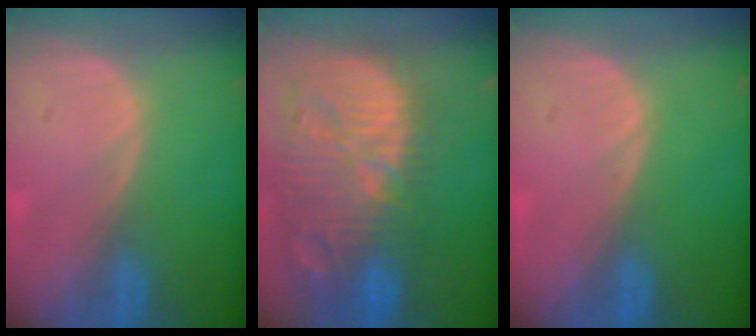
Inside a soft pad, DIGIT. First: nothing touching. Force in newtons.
{"total": 14.8, "press": 12.8, "slide": 7.3}
{"total": 0.0}